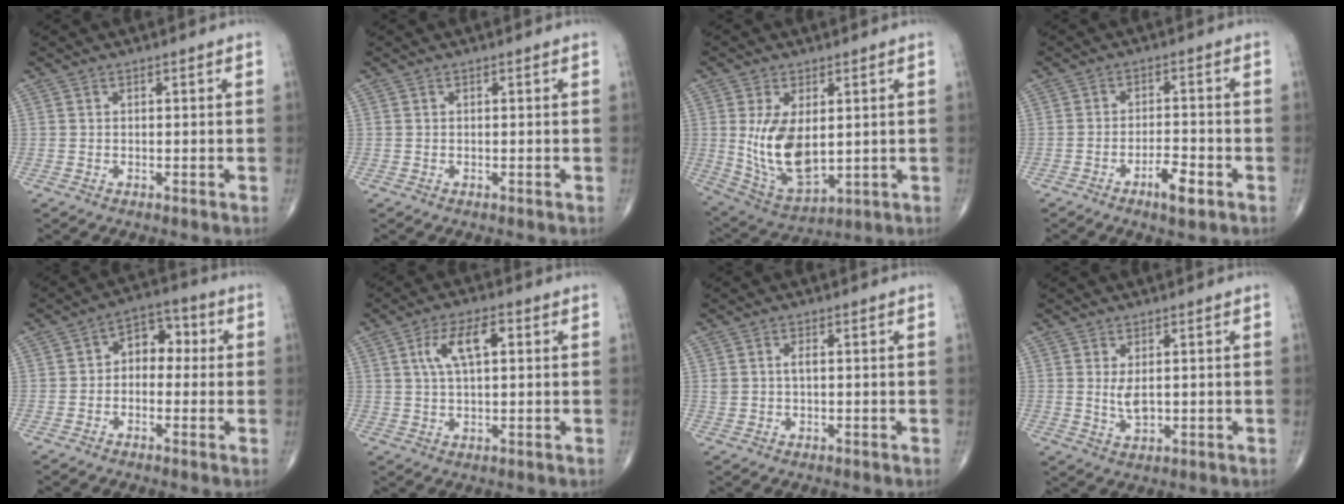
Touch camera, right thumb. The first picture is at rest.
{"total": 0.0}
{"total": 13.0, "force": [1.1, 7.0, 10.9], "torque": [-0.195, -0.020, 0.041]}
{"total": 5.0, "force": [-2.7, 1.4, 3.9], "torque": [-0.068, 0.014, -0.043]}
{"total": 6.9, "force": [0.2, 4.9, 4.9], "torque": [-0.038, 0.030, -0.012]}
{"total": 7.6, "force": [2.2, 3.1, 6.6], "torque": [-0.128, 0.010, 0.040]}
{"total": 2.0, "force": [0.4, 1.0, 1.7], "torque": [-0.036, 0.003, 0.008]}
{"total": 3.3, "force": [0.5, 1.6, 2.8], "torque": [-0.050, -0.012, 0.016]}